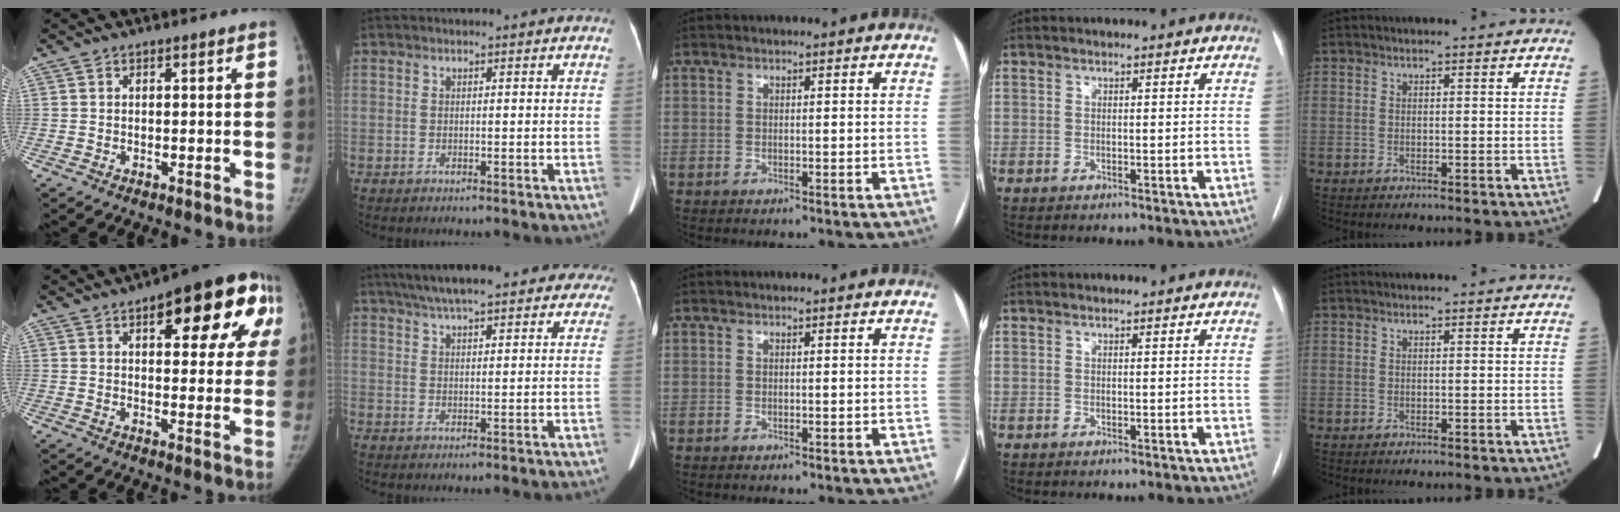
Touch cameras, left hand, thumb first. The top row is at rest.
{"thumb": {"total": 18.6, "force": [7.7, 7.5, 15.2], "torque": [-0.159, 0.002, 0.094]}, "index": {"total": 20.6, "force": [17.3, 4.9, 10.1], "torque": [-0.153, 0.037, 0.221]}}